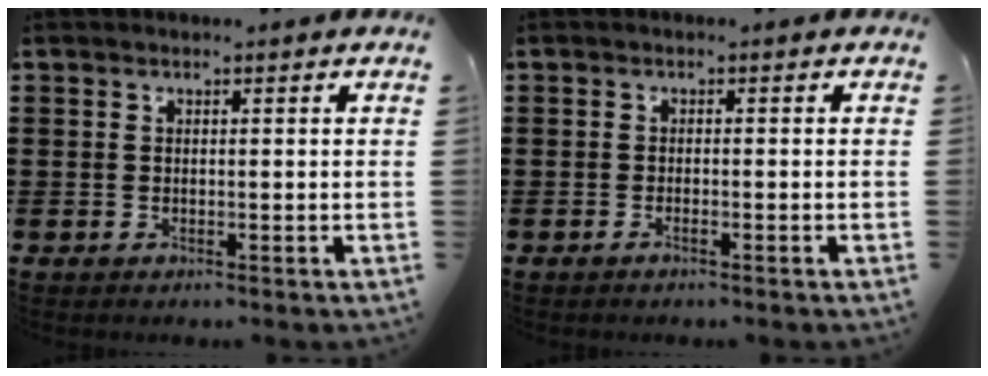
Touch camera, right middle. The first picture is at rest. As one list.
[{"total": 0.8, "force": [-0.5, 0.0, 0.5], "torque": [-0.011, -0.004, -0.010]}]